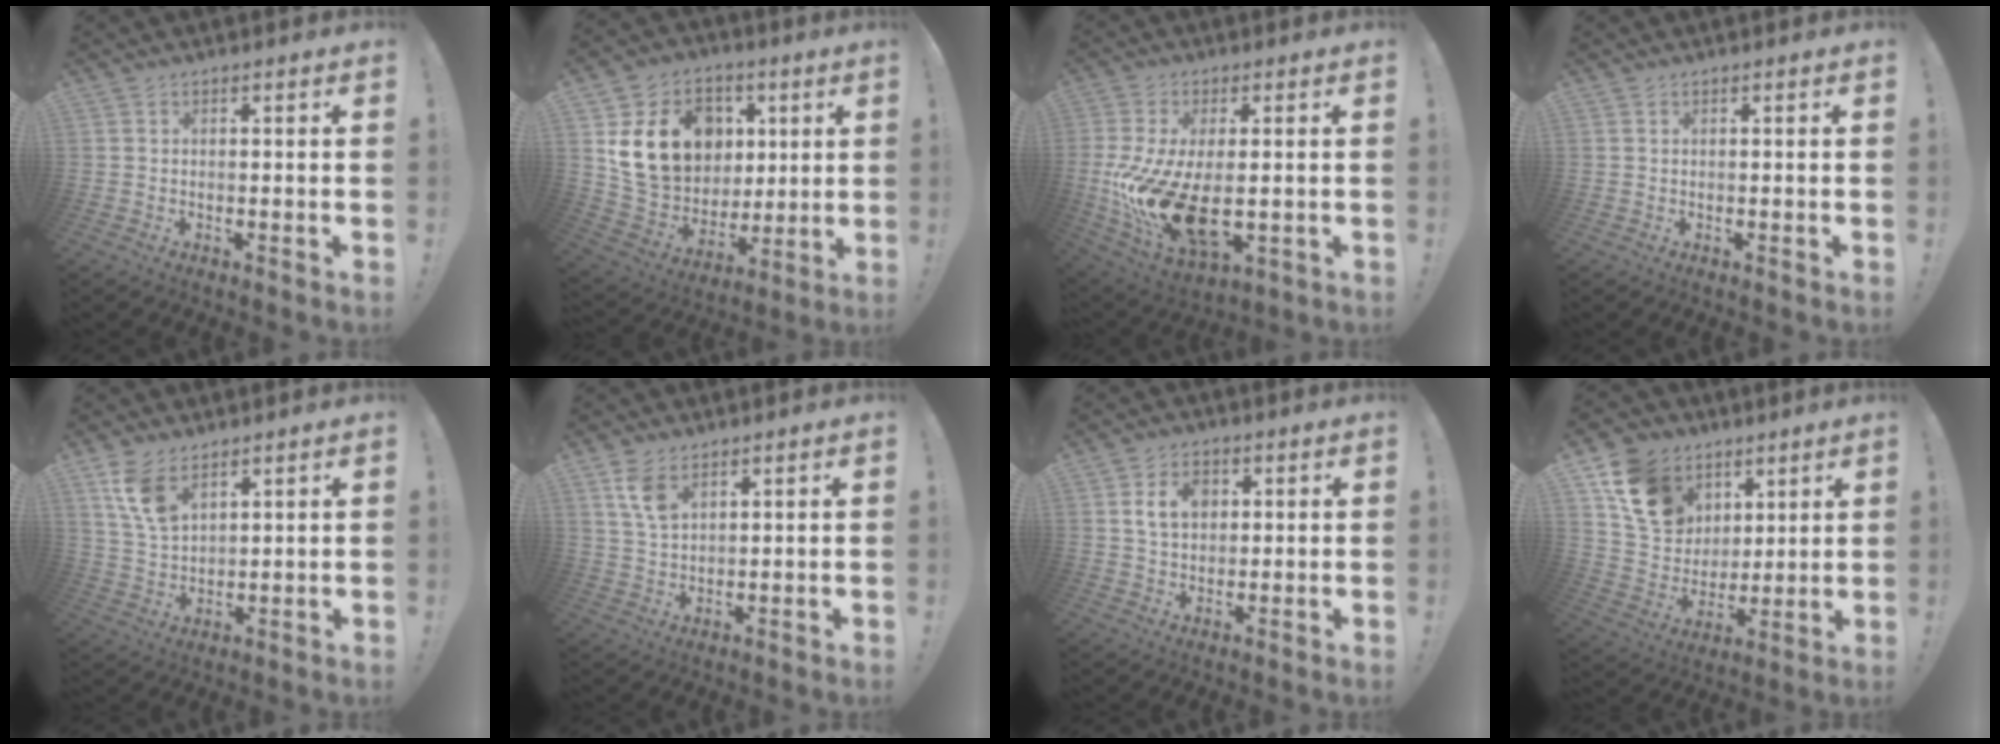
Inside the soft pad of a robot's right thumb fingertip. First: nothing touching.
{"total": 19.8, "force": [6.5, 16.1, 9.5], "torque": [-0.147, -0.011, 0.153]}
{"total": 18.7, "force": [-1.7, 9.6, 16.0], "torque": [-0.305, -0.014, -0.019]}
{"total": 0.0}
{"total": 8.8, "force": [5.4, 4.5, 5.2], "torque": [-0.091, -0.022, 0.105]}
{"total": 6.3, "force": [3.5, 3.3, 4.1], "torque": [-0.071, -0.014, 0.067]}
{"total": 7.8, "force": [2.1, 5.9, 4.6], "torque": [-0.071, 0.006, 0.040]}
{"total": 15.3, "force": [7.7, 11.9, 5.9], "torque": [-0.089, -0.037, 0.155]}